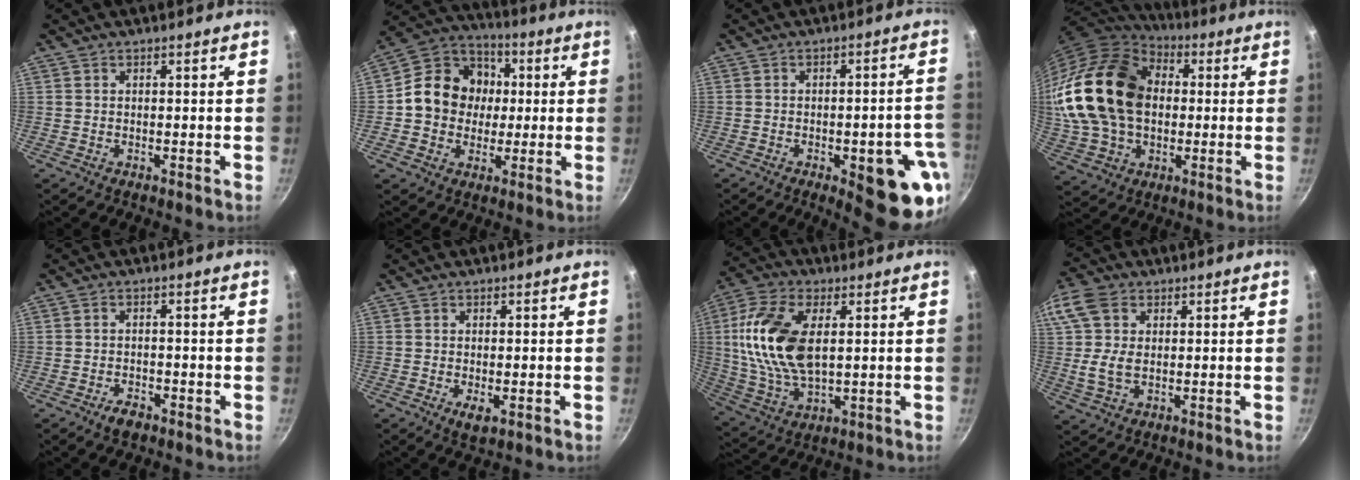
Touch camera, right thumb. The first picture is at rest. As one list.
[{"total": 14.3, "force": [0.5, 12.5, 7.0], "torque": [-0.081, 0.024, -0.008]}, {"total": 15.5, "force": [-5.8, 5.2, 13.4], "torque": [-0.116, 0.022, -0.069]}, {"total": 24.9, "force": [2.4, 17.8, 17.3], "torque": [-0.325, 0.030, 0.048]}, {"total": 3.0, "force": [-2.0, 1.5, 1.6], "torque": [-0.026, 0.017, -0.033]}, {"total": 2.9, "force": [-0.8, 1.2, 2.5], "torque": [-0.047, -0.010, -0.010]}, {"total": 17.2, "force": [3.0, 9.3, 14.2], "torque": [-0.276, -0.001, 0.057]}, {"total": 10.2, "force": [2.0, 6.9, 7.3], "torque": [-0.144, 0.004, 0.030]}]